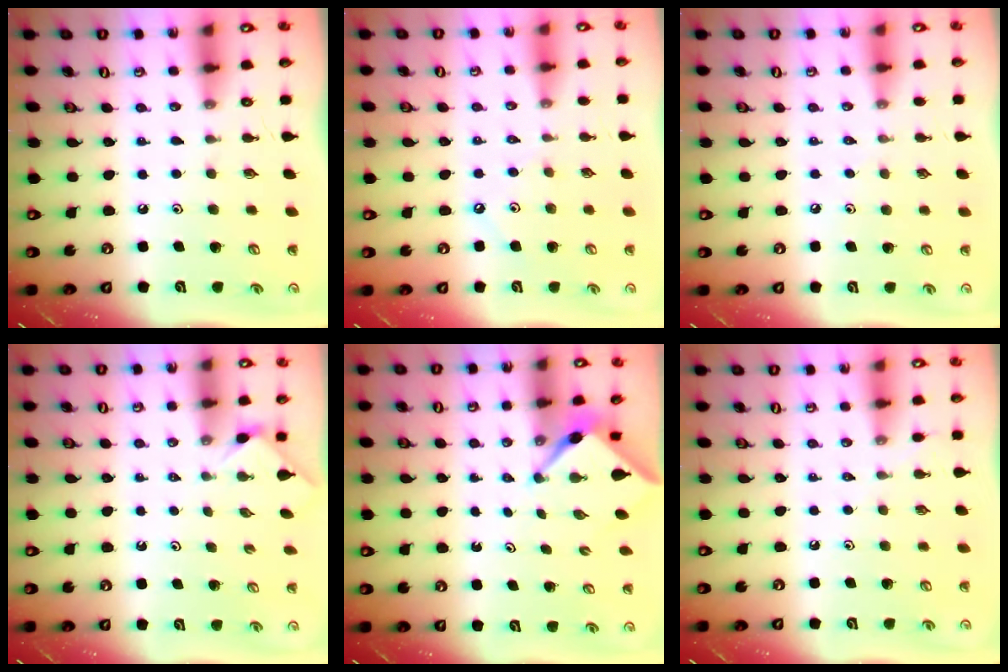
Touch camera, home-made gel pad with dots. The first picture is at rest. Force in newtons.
{"total": 2.8, "press": 2.7, "slide": 0.5}
{"total": 2.5, "press": 2.5, "slide": 0.5}
{"total": 1.3, "press": 1.2, "slide": 0.4}
{"total": 3.1, "press": 3.1, "slide": 0.3}
{"total": 2.1, "press": 2.1, "slide": 0.4}